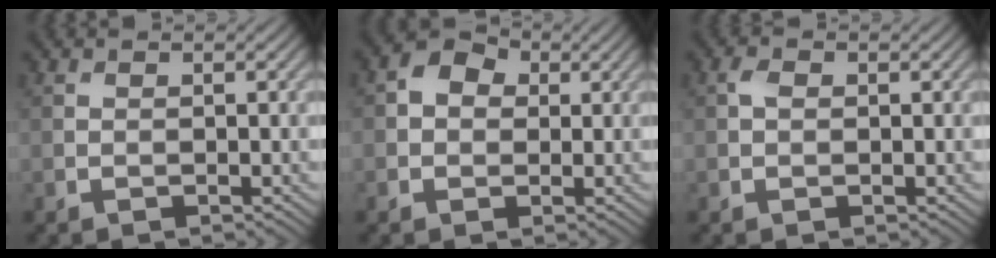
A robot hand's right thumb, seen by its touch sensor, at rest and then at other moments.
{"total": 3.9, "force": [0.7, 3.1, 2.1], "torque": [-0.039, 0.007, 0.003]}
{"total": 1.2, "force": [0.2, 0.8, 0.8], "torque": [-0.016, 0.003, 0.001]}